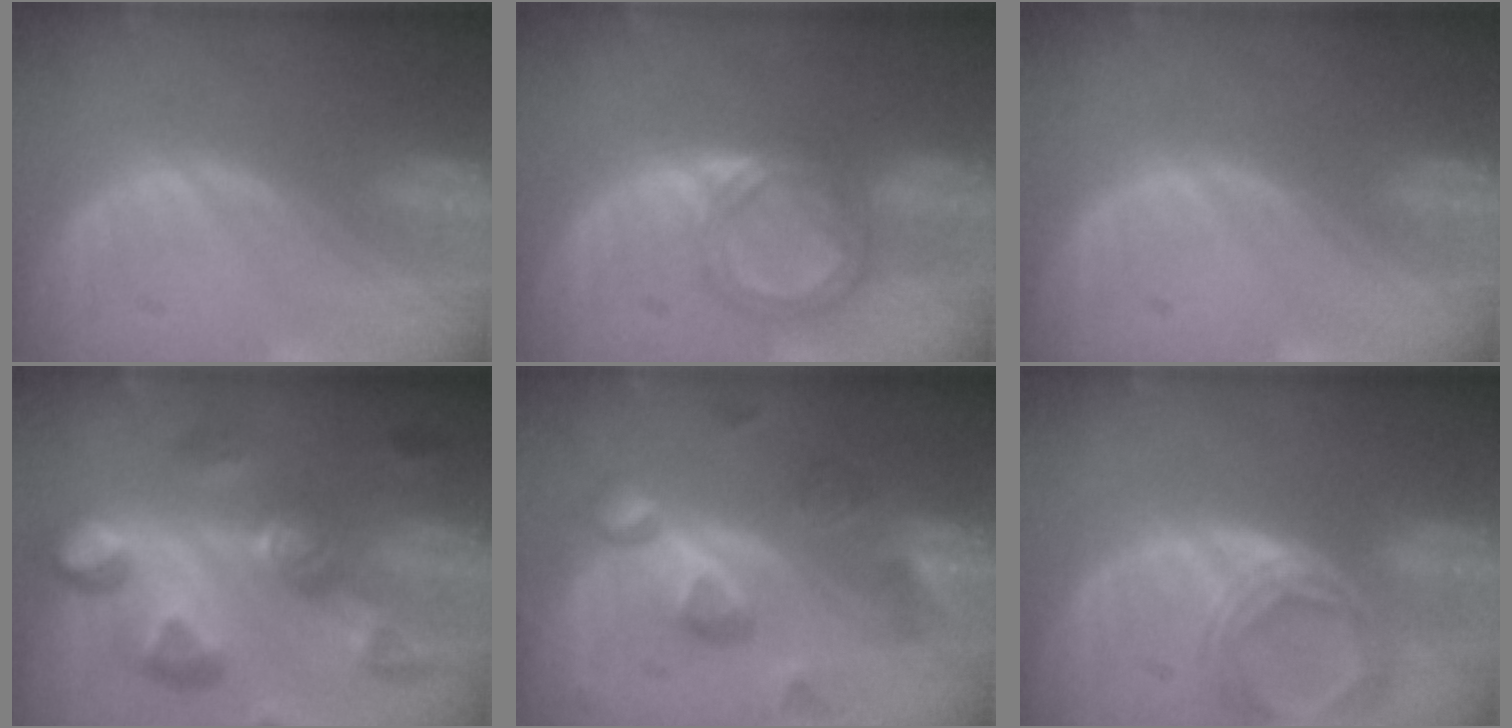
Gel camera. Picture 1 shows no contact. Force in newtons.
{"total": 5.9, "press": 5.2, "slide": 2.7}
{"total": 0.0}
{"total": 11.3, "press": 10.0, "slide": 5.2}
{"total": 9.4, "press": 8.4, "slide": 4.3}
{"total": 6.6, "press": 6.0, "slide": 2.8}